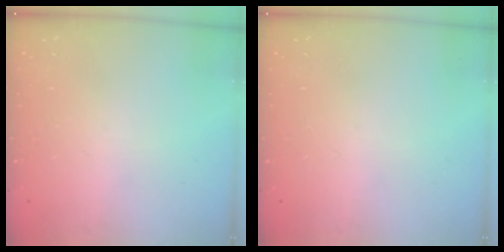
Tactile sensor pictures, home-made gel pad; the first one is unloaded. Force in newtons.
{"total": 0.0}